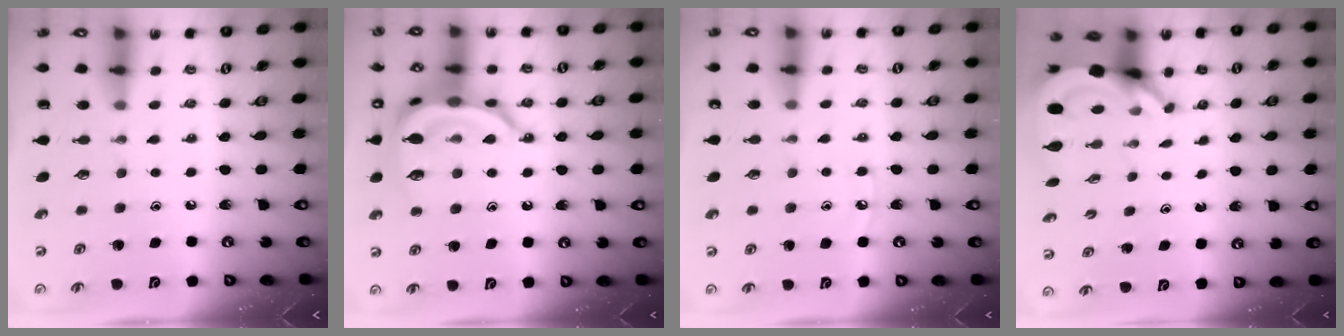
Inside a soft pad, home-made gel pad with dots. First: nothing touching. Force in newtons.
{"total": 18.7, "press": 18.7, "slide": 0.3}
{"total": 4.7, "press": 4.6, "slide": 0.6}
{"total": 5.5, "press": 5.4, "slide": 0.7}